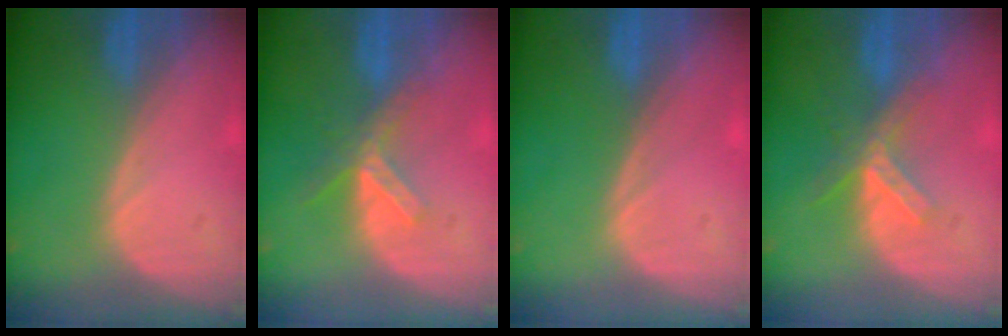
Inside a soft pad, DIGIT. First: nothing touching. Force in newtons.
{"total": 5.2, "press": 5.0, "slide": 1.7}
{"total": 0.0}
{"total": 5.1, "press": 5.1, "slide": 0.3}